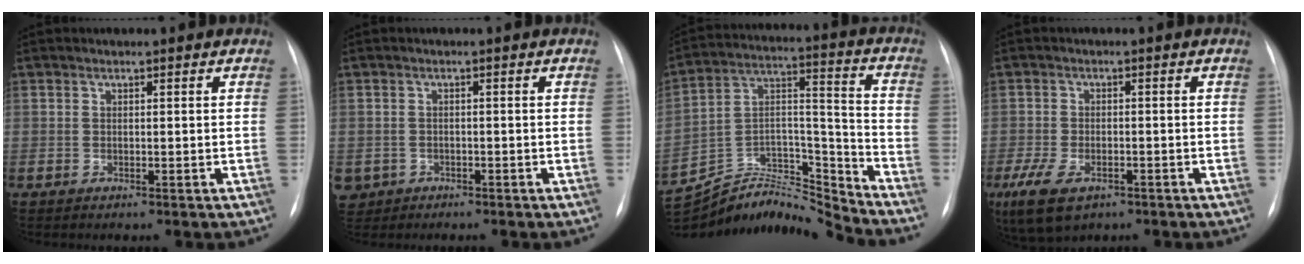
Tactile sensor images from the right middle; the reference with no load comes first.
{"total": 4.4, "force": [-2.4, 3.7, 0.6], "torque": [-0.015, 0.004, -0.038]}
{"total": 17.6, "force": [-17.5, 0.4, 2.0], "torque": [-0.042, 0.056, -0.307]}
{"total": 7.4, "force": [-4.2, 3.7, 4.8], "torque": [-0.104, -0.013, -0.069]}